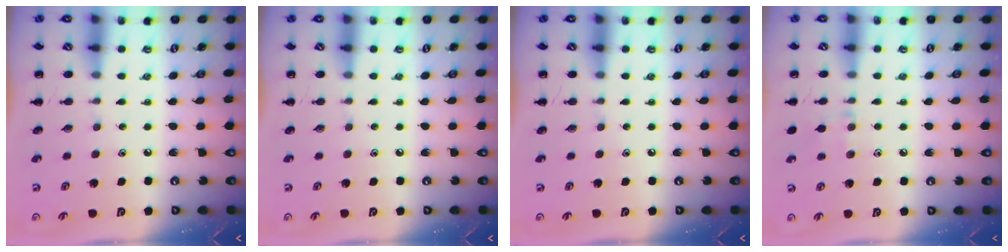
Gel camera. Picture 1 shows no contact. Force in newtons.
{"total": 0.0}
{"total": 0.0}
{"total": 6.5, "press": 6.2, "slide": 2.2}